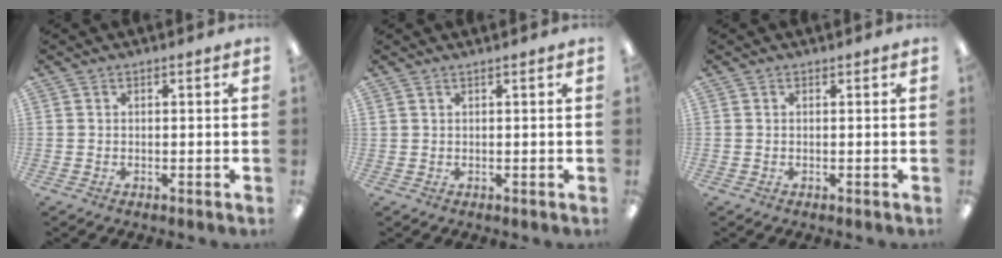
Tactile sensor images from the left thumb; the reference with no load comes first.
{"total": 0.6, "force": [0.5, -0.1, 0.3], "torque": [-0.006, -0.001, 0.009]}
{"total": 0.0}